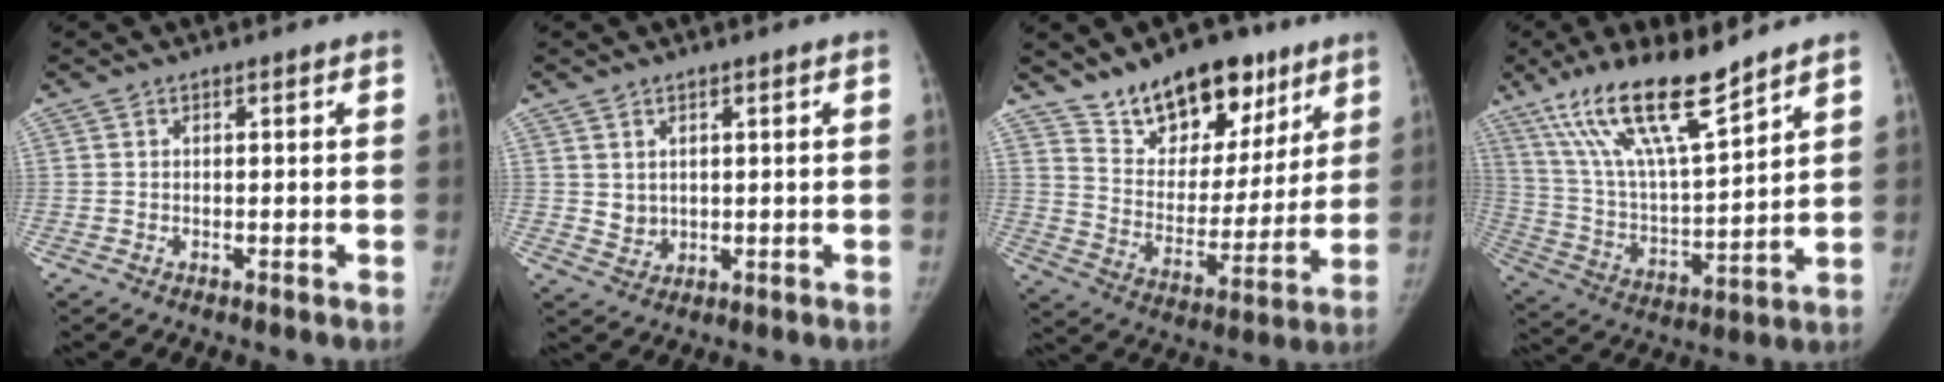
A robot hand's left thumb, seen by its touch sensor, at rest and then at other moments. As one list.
[{"total": 2.9, "force": [1.2, 2.3, 1.1], "torque": [-0.012, -0.013, 0.032]}, {"total": 19.5, "force": [13.3, 10.5, 9.6], "torque": [-0.094, -0.070, 0.218]}, {"total": 18.7, "force": [13.1, 3.8, 12.9], "torque": [-0.217, -0.061, 0.251]}]